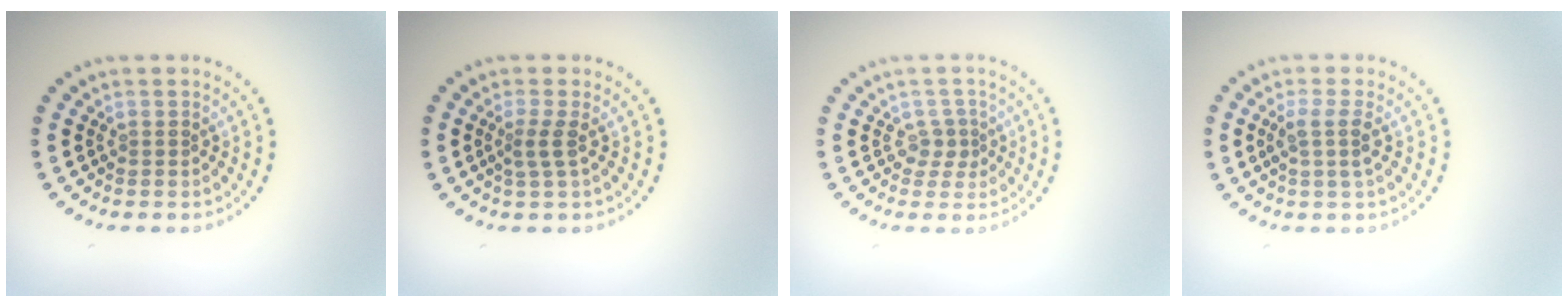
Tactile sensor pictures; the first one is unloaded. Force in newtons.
{"total": 1.7, "press": 1.1, "slide": 1.3}
{"total": 1.5, "press": 1.2, "slide": 1.0}
{"total": 2.0, "press": 1.6, "slide": 1.2}